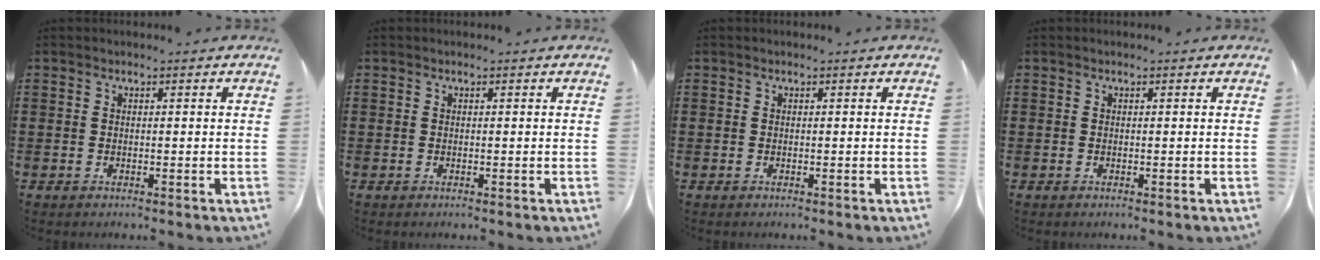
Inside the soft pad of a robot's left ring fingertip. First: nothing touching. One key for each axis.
{"total": 0.0}
{"total": 0.0}
{"total": 0.0}